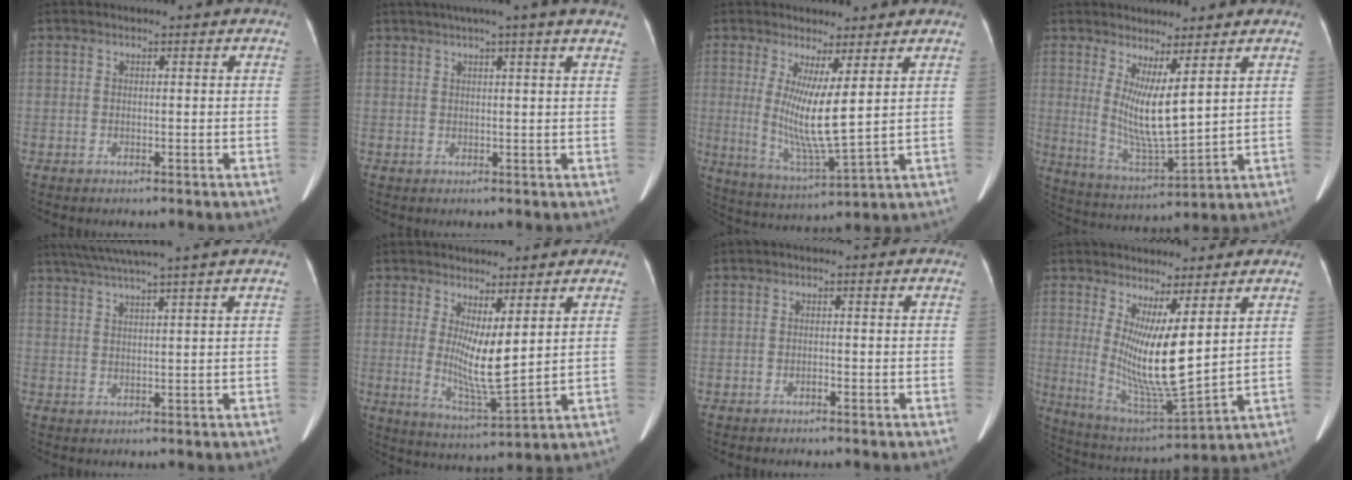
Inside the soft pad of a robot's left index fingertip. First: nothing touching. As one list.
[{"total": 8.4, "force": [6.5, -0.9, 5.2], "torque": [-0.071, 0.028, 0.069]}, {"total": 9.1, "force": [1.9, 0.3, 8.9], "torque": [-0.181, -0.037, 0.040]}, {"total": 8.5, "force": [2.9, 0.7, 8.0], "torque": [-0.160, -0.036, 0.062]}, {"total": 8.7, "force": [7.0, -2.0, 4.7], "torque": [-0.076, 0.023, 0.105]}, {"total": 7.5, "force": [1.9, 0.8, 7.2], "torque": [-0.140, -0.033, 0.042]}, {"total": 0.7, "force": [-0.5, 0.1, 0.4], "torque": [-0.006, 0.002, -0.008]}, {"total": 11.0, "force": [3.0, 1.0, 10.5], "torque": [-0.206, -0.038, 0.064]}]